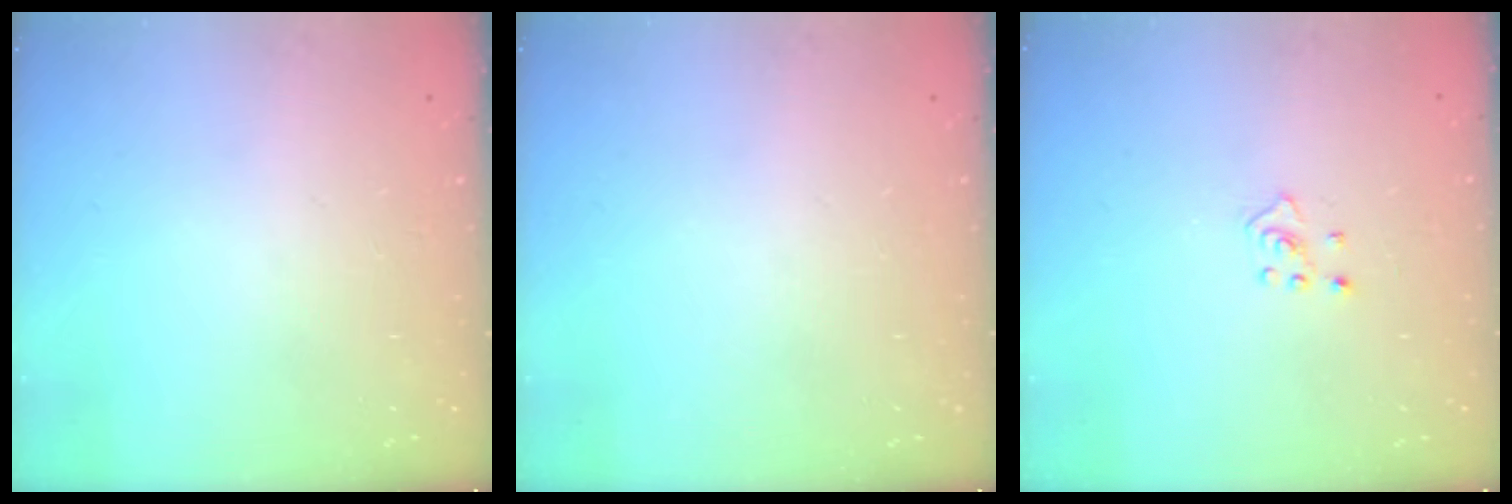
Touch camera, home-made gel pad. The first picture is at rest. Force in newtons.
{"total": 0.0}
{"total": 2.4, "press": 2.4, "slide": 0.5}